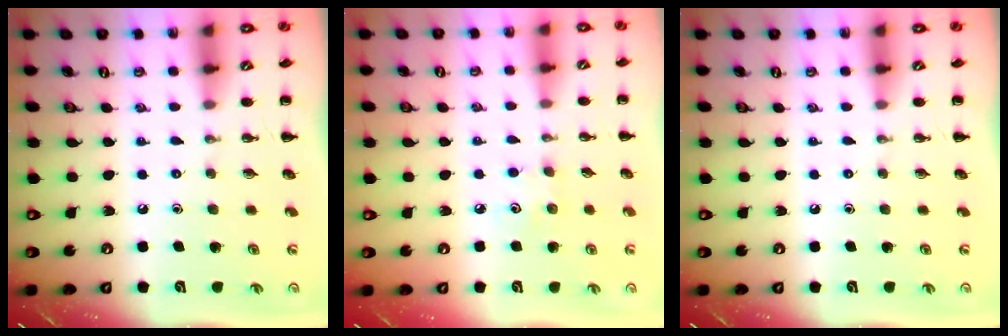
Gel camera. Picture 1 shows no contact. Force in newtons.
{"total": 4.8, "press": 4.7, "slide": 1.0}
{"total": 0.0}